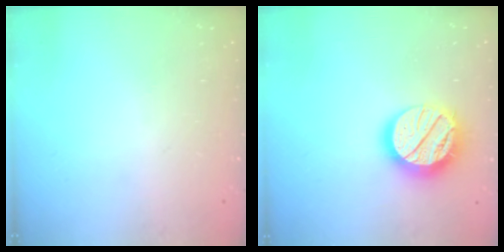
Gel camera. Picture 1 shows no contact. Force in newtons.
{"total": 18.4, "press": 18.3, "slide": 1.6}